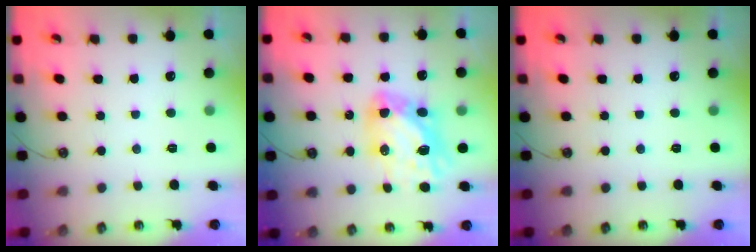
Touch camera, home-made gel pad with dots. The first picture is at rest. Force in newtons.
{"total": 12.8, "press": 12.7, "slide": 1.4}
{"total": 0.0}